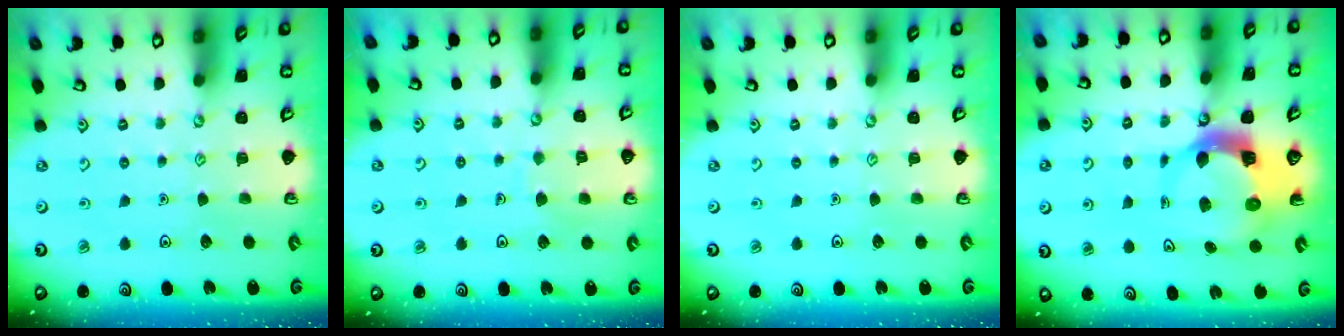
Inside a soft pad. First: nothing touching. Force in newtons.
{"total": 5.4, "press": 5.4, "slide": 0.3}
{"total": 0.0}
{"total": 6.9, "press": 6.8, "slide": 0.7}